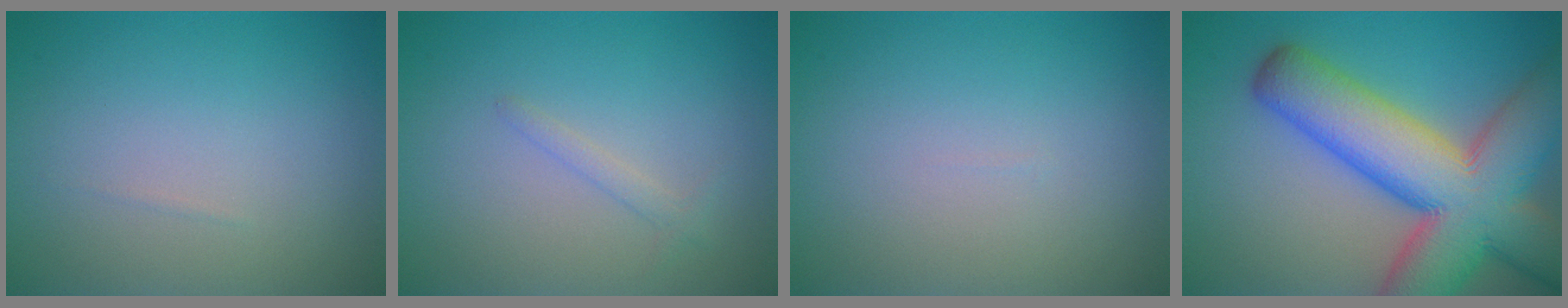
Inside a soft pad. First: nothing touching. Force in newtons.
{"total": 1.1, "press": 1.1, "slide": 0.1}
{"total": 0.0}
{"total": 14.5, "press": 14.4, "slide": 0.8}